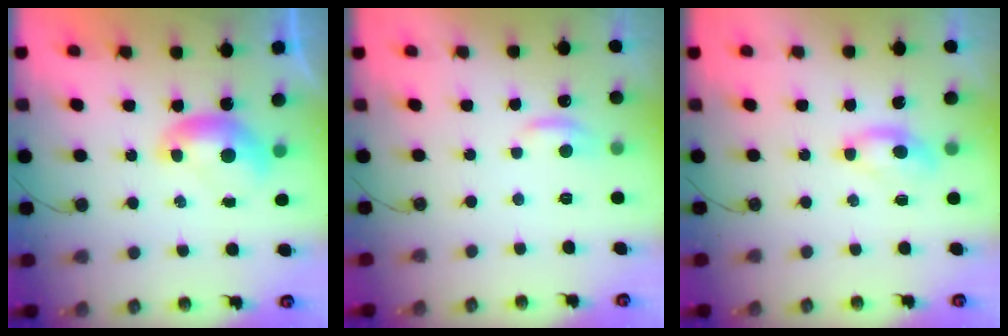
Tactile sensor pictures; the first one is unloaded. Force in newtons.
{"total": 0.6, "press": 0.2, "slide": 0.6}
{"total": 1.2, "press": 1.1, "slide": 0.5}